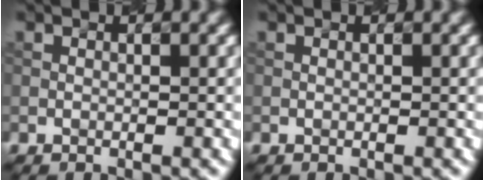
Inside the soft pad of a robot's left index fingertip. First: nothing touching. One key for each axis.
{"total": 0.0}